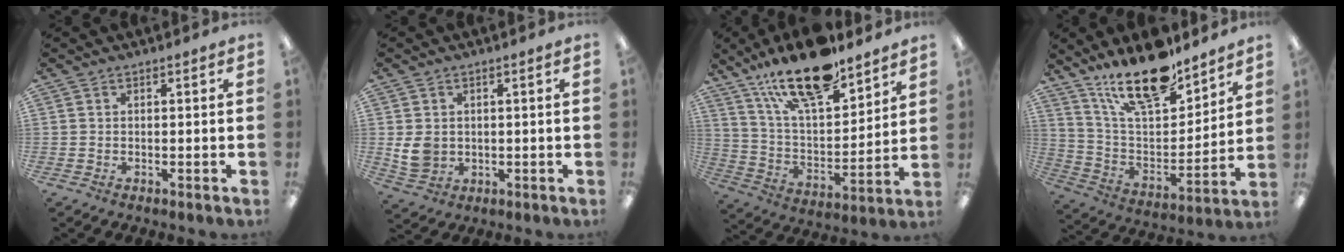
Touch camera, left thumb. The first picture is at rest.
{"total": 5.7, "force": [0.6, 4.8, 3.0], "torque": [-0.062, 0.003, 0.015]}
{"total": 21.0, "force": [15.7, 7.4, 11.9], "torque": [-0.208, -0.087, 0.270]}
{"total": 20.0, "force": [15.3, 7.0, 10.7], "torque": [-0.198, -0.089, 0.267]}